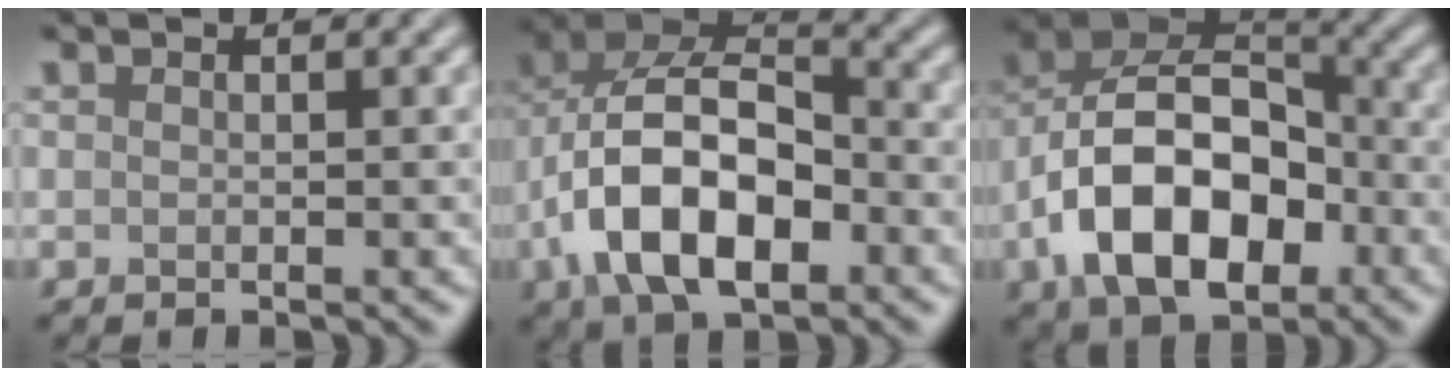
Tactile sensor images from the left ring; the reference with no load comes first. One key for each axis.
{"total": 11.4, "fx": -3.1, "fy": 6.4, "fz": 9.0, "tx": -0.171, "ty": 0.007, "tz": -0.068}
{"total": 12.2, "fx": -3.6, "fy": 7.5, "fz": 8.9, "tx": -0.162, "ty": 0.008, "tz": -0.075}